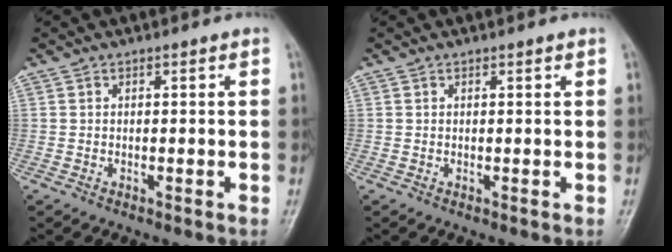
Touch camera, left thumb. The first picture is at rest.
{"total": 0.6, "force": [0.5, 0.1, 0.4], "torque": [-0.007, -0.001, 0.006]}